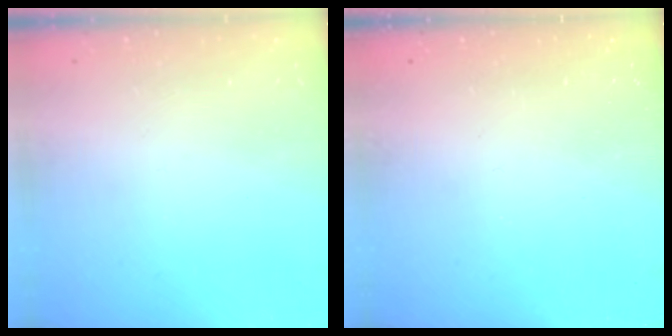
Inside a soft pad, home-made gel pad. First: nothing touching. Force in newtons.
{"total": 0.0}